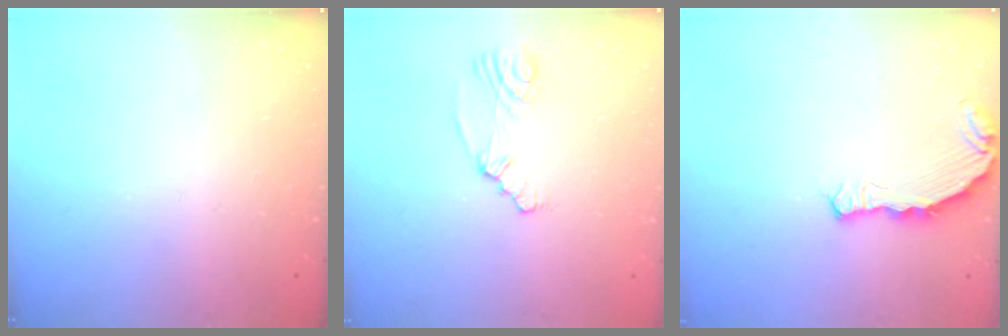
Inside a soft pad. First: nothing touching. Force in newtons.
{"total": 2.4, "press": 2.1, "slide": 1.2}
{"total": 7.5, "press": 5.5, "slide": 5.1}